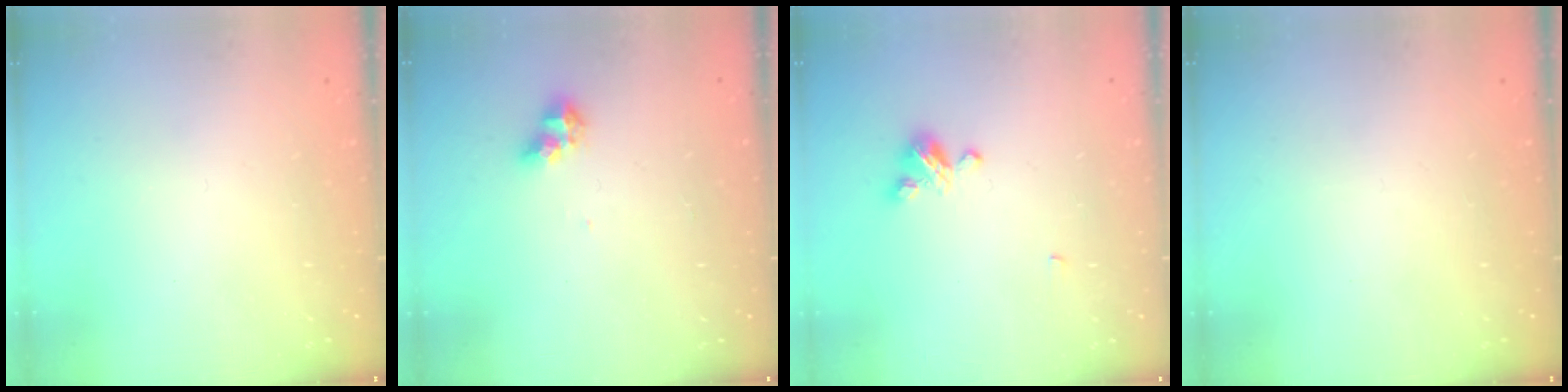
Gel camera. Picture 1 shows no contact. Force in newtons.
{"total": 6.4, "press": 6.4, "slide": 0.3}
{"total": 5.1, "press": 5.0, "slide": 0.5}
{"total": 0.0}